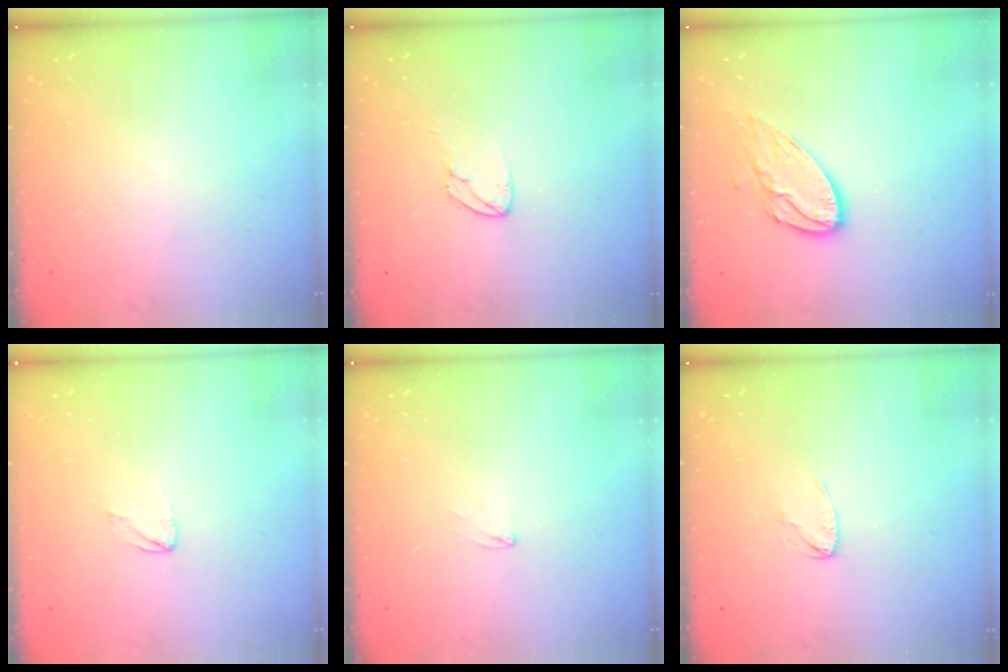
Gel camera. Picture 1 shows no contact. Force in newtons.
{"total": 3.1, "press": 3.1, "slide": 0.3}
{"total": 11.0, "press": 10.9, "slide": 0.9}
{"total": 2.7, "press": 2.7, "slide": 0.2}
{"total": 2.6, "press": 2.6, "slide": 0.2}
{"total": 2.6, "press": 2.6, "slide": 0.2}